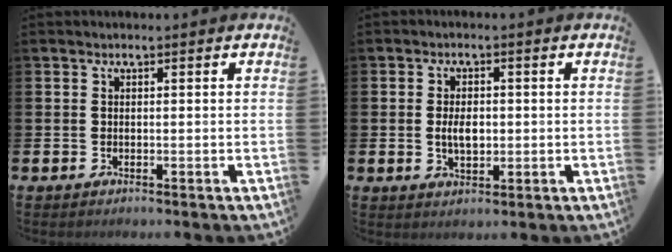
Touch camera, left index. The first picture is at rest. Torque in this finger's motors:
{"motor_torque": [0.66, -0.03, 0.13, 0.05]}